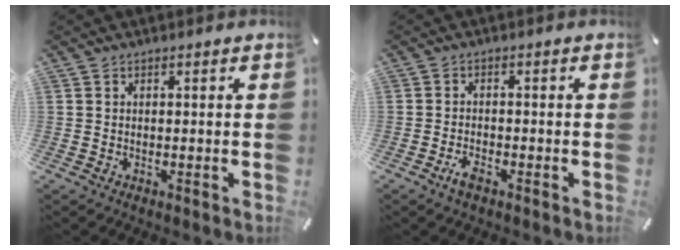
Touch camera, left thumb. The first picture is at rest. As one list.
[{"total": 2.8, "force": [-1.7, 1.2, 1.8], "torque": [-0.045, 0.002, -0.036]}]